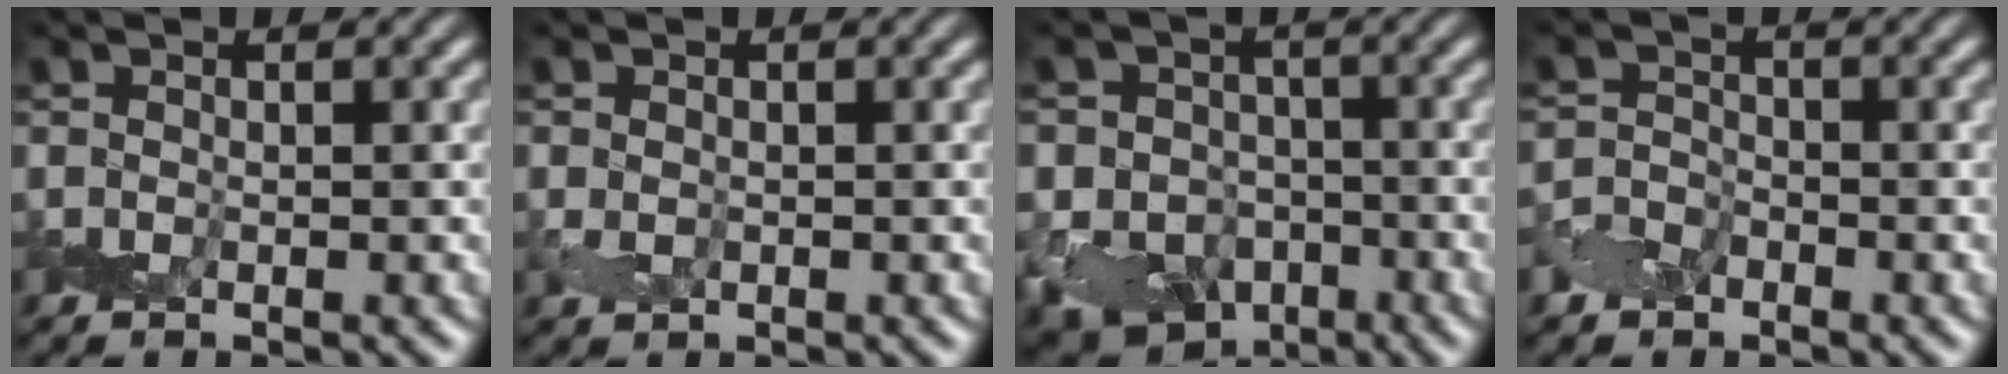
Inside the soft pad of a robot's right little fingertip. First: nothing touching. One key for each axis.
{"total": 0.7, "fx": 0.0, "fy": 0.7, "fz": 0.3, "tx": -0.005, "ty": 0.000, "tz": 0.003}
{"total": 13.8, "fx": -7.8, "fy": 10.6, "fz": 4.1, "tx": -0.068, "ty": -0.046, "tz": -0.142}
{"total": 1.8, "fx": -1.1, "fy": 1.4, "fz": 0.4, "tx": -0.008, "ty": 0.005, "tz": -0.025}